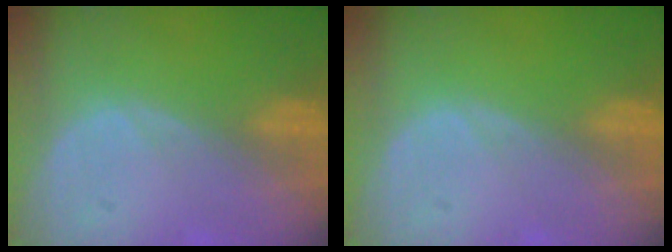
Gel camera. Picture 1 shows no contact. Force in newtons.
{"total": 0.0}